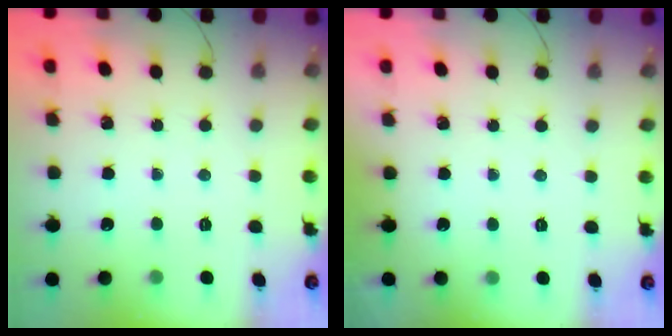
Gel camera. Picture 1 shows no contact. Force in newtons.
{"total": 1.8, "press": 1.7, "slide": 0.3}